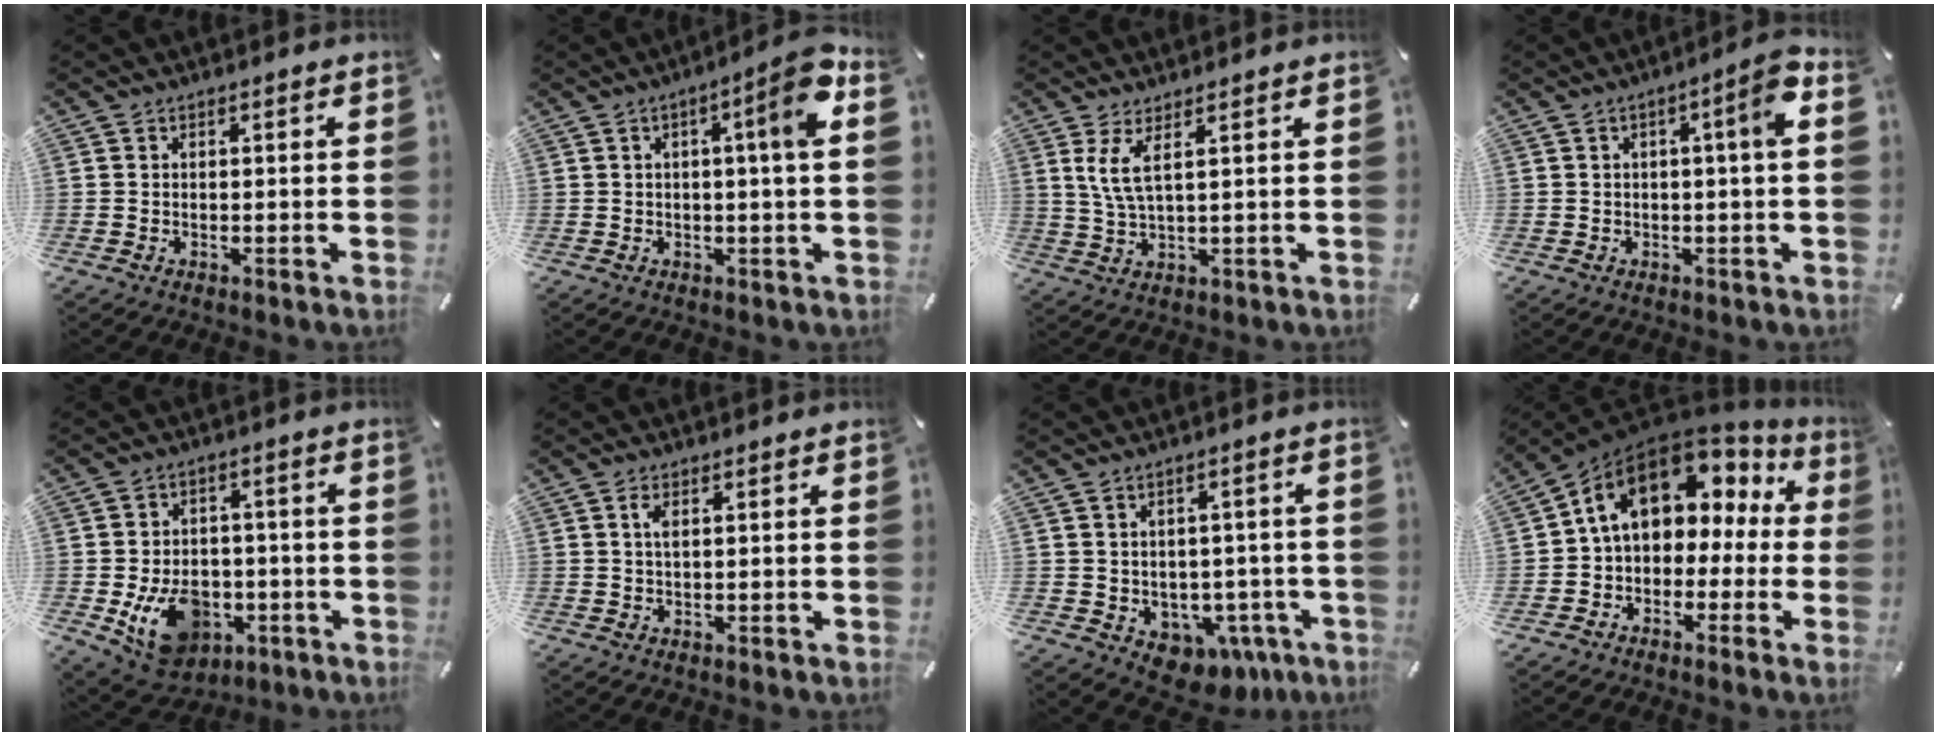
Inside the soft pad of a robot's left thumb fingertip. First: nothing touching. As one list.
[{"total": 8.6, "force": [2.3, 0.7, 8.3], "torque": [-0.117, -0.008, 0.025]}, {"total": 5.5, "force": [2.5, 1.0, 4.8], "torque": [-0.114, -0.008, 0.039]}, {"total": 5.9, "force": [0.9, 0.7, 5.8], "torque": [-0.085, -0.006, 0.007]}, {"total": 13.8, "force": [-4.4, 10.3, 7.9], "torque": [-0.126, 0.021, -0.071]}, {"total": 2.0, "force": [0.6, 0.6, 1.8], "torque": [-0.038, 0.003, 0.009]}, {"total": 6.0, "force": [-2.0, 5.3, 2.1], "torque": [-0.023, 0.002, -0.030]}, {"total": 13.2, "force": [5.1, 9.3, 7.9], "torque": [-0.130, -0.015, 0.090]}]